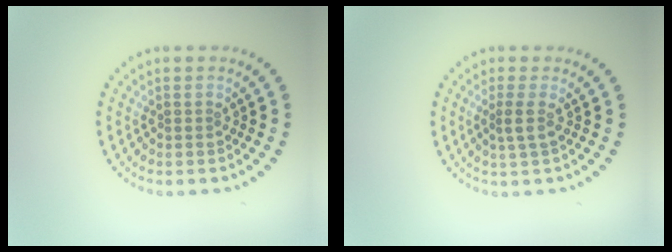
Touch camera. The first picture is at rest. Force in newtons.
{"total": 1.1, "press": 0.8, "slide": 0.8}